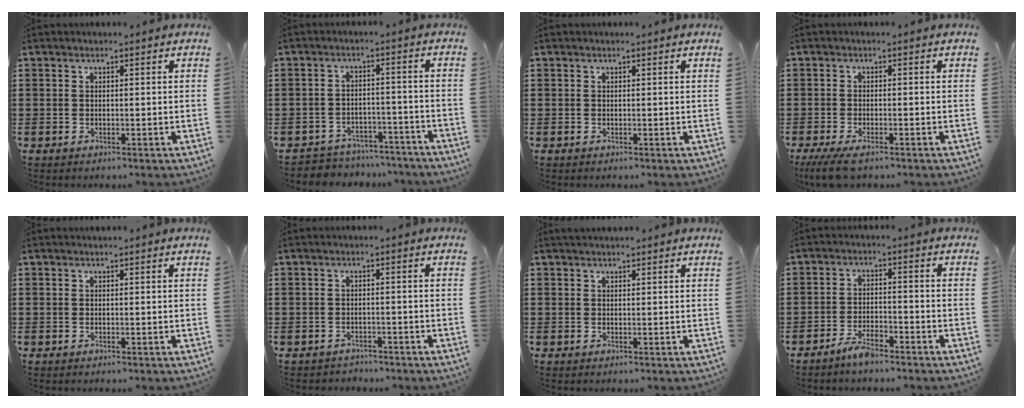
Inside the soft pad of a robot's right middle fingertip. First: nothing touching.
{"total": 4.1, "force": [-4.1, 0.7, -0.2], "torque": [-0.004, 0.004, -0.087]}
{"total": 0.0}
{"total": 2.8, "force": [-2.2, 0.5, 1.7], "torque": [-0.049, -0.011, -0.047]}
{"total": 0.0}
{"total": 1.4, "force": [-1.4, 0.4, -0.1], "torque": [-0.004, 0.001, -0.032]}
{"total": 1.1, "force": [1.0, 0.2, 0.2], "torque": [-0.006, 0.000, 0.019]}
{"total": 3.4, "force": [-2.9, 0.7, 1.6], "torque": [-0.035, 0.005, -0.059]}